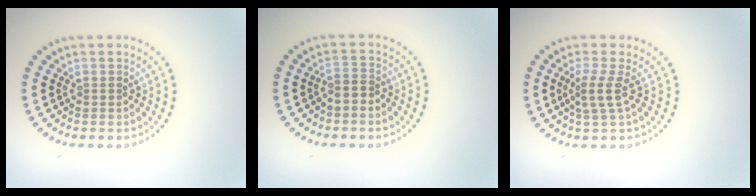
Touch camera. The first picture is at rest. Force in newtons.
{"total": 1.7, "press": 1.4, "slide": 1.1}
{"total": 2.2, "press": 1.6, "slide": 1.4}